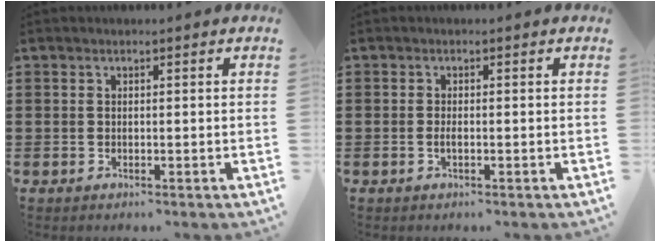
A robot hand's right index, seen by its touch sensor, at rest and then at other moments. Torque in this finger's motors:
{"motor_torque": [1.11, 1.03, 0.09, 0.05]}